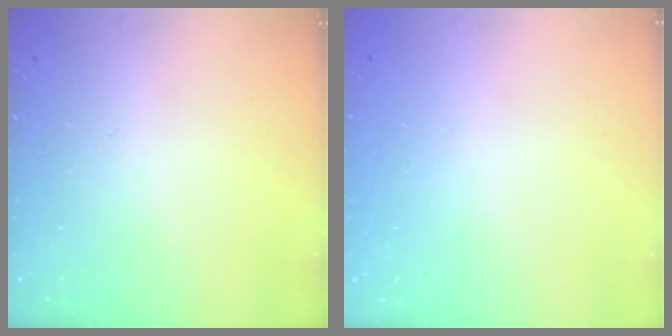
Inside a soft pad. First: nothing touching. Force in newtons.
{"total": 0.0}